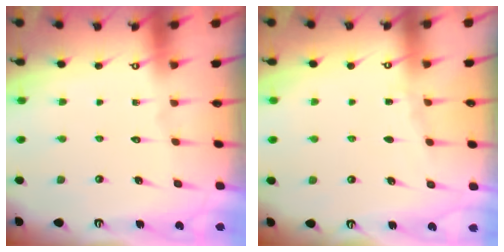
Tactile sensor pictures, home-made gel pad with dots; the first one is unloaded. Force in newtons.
{"total": 2.8, "press": 2.8, "slide": 0.4}